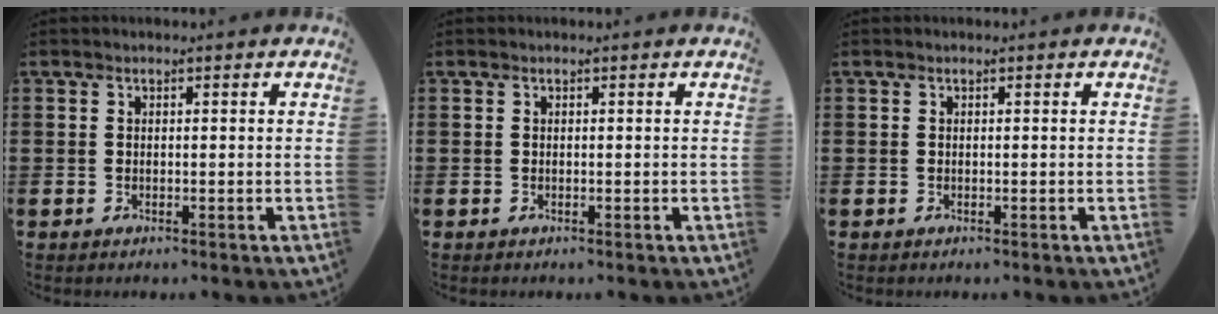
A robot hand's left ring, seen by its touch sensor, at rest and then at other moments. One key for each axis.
{"total": 0.0}
{"total": 0.0}